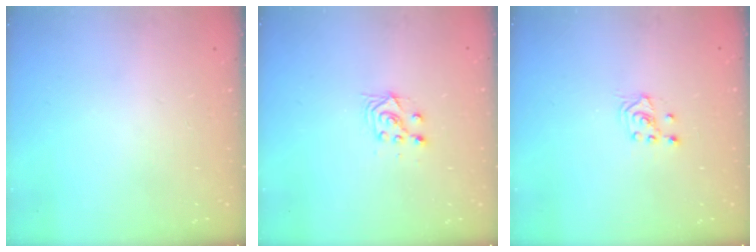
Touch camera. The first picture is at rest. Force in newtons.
{"total": 4.9, "press": 4.8, "slide": 1.0}
{"total": 2.1, "press": 2.0, "slide": 0.8}